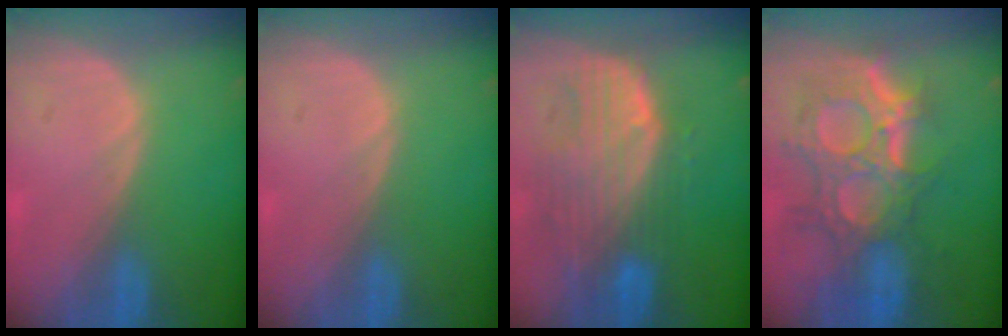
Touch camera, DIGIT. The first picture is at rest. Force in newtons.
{"total": 0.0}
{"total": 10.2, "press": 8.9, "slide": 5.1}
{"total": 12.0, "press": 10.8, "slide": 5.4}